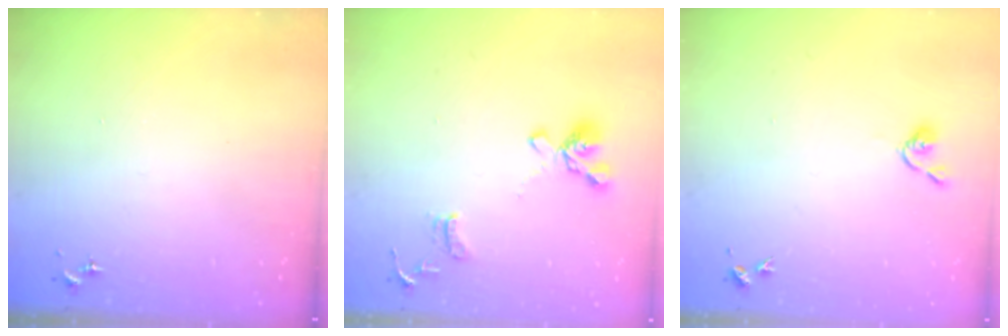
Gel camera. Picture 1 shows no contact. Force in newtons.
{"total": 14.7, "press": 14.6, "slide": 1.5}
{"total": 3.7, "press": 3.6, "slide": 0.7}